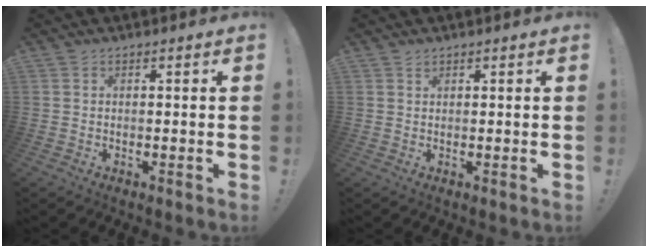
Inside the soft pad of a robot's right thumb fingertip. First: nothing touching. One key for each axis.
{"total": 0.8, "fx": 0.7, "fy": 0.4, "fz": 0.2, "tx": -0.002, "ty": -0.001, "tz": 0.013}